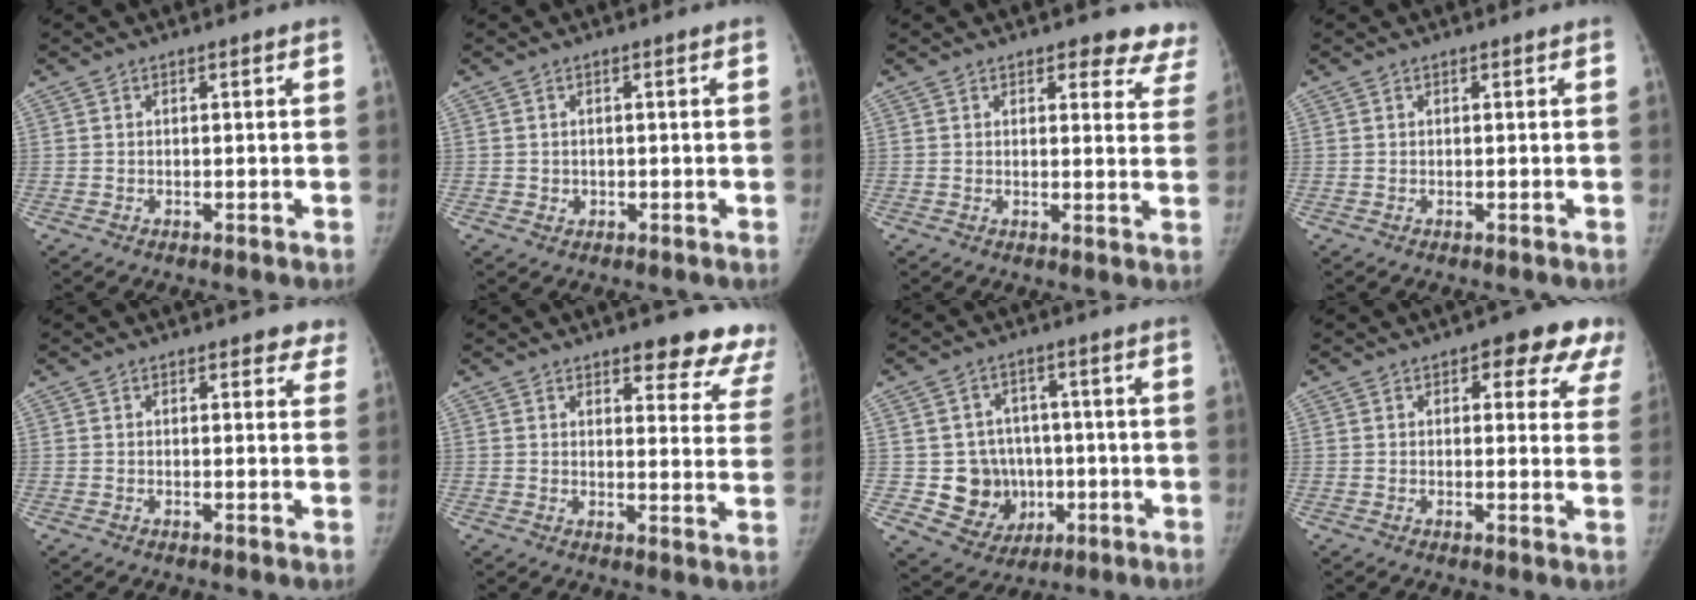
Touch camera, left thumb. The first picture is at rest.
{"total": 1.4, "force": [-0.3, 1.3, 0.4], "torque": [-0.001, 0.004, 0.000]}
{"total": 8.8, "force": [7.7, 3.8, 1.9], "torque": [0.038, -0.038, 0.053]}
{"total": 0.0}
{"total": 3.6, "force": [2.9, 1.9, 1.0], "torque": [0.029, -0.011, 0.019]}
{"total": 13.2, "force": [11.0, 4.7, 5.5], "torque": [-0.007, -0.067, 0.105]}
{"total": 10.6, "force": [-1.3, 9.8, 3.8], "torque": [-0.016, 0.012, -0.003]}
{"total": 11.2, "force": [6.1, 5.3, 7.7], "torque": [-0.037, -0.019, 0.059]}